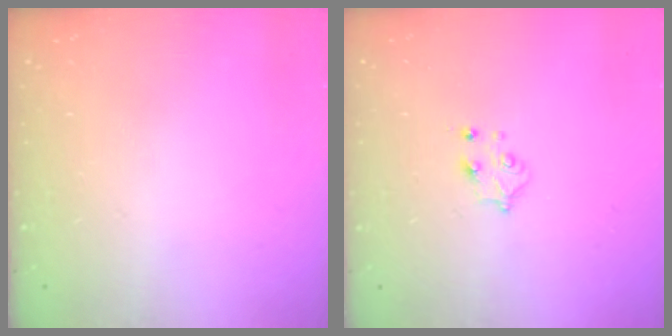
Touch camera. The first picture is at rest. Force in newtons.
{"total": 4.4, "press": 4.4, "slide": 0.5}